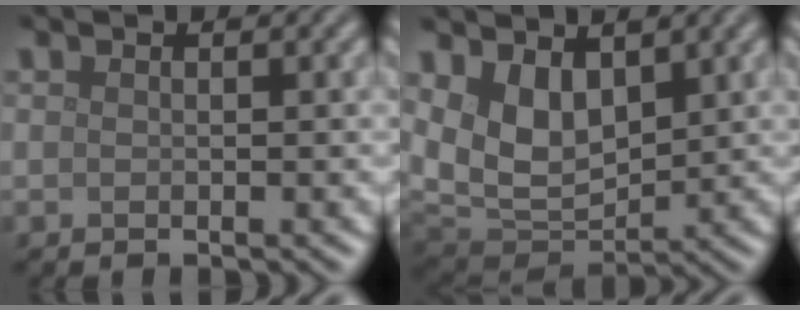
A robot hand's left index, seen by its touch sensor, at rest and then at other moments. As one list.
[{"total": 6.3, "force": [2.3, 4.0, 4.3], "torque": [-0.090, -0.018, 0.045]}]